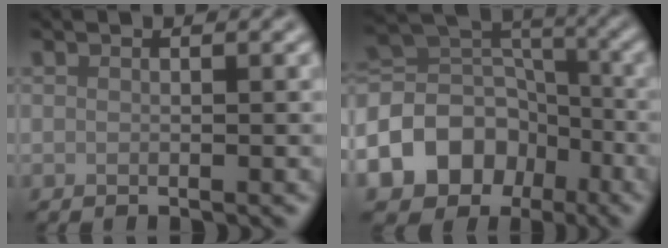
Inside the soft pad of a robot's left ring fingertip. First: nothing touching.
{"total": 10.6, "force": [-5.1, 8.2, 4.2], "torque": [-0.099, 0.013, -0.101]}